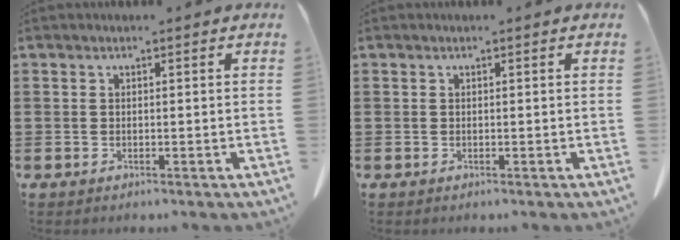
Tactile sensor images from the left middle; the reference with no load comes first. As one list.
[{"total": 0.0}]